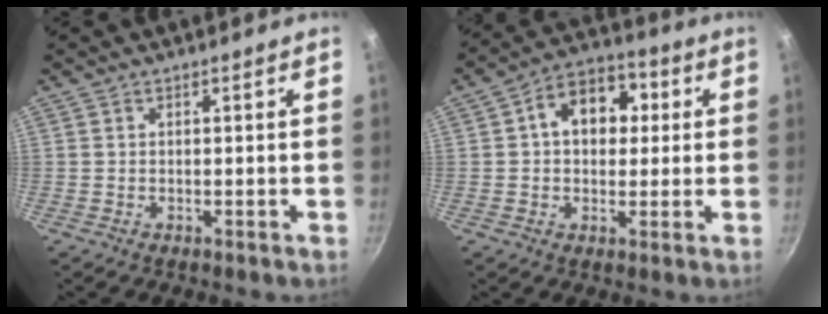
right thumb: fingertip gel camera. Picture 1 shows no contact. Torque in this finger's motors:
{"motor_torque": [-0.52, 1.32, 0.67, -0.28, 0.05]}